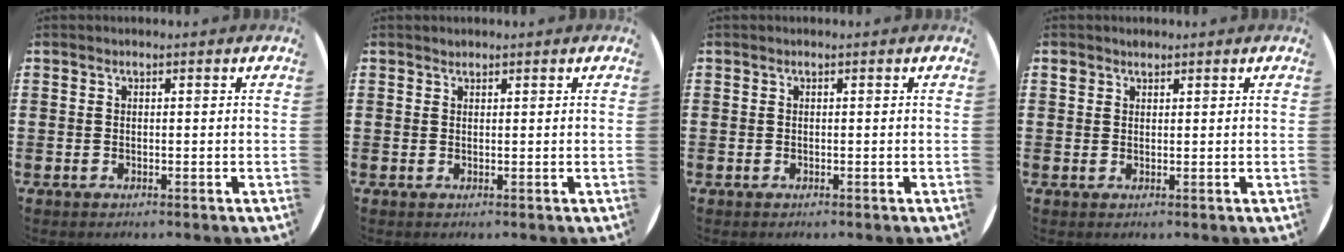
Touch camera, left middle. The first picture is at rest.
{"total": 0.5, "force": [0.5, 0.1, -0.1], "torque": [0.001, 0.003, 0.010]}
{"total": 0.0}
{"total": 1.0, "force": [0.9, 0.5, 0.0], "torque": [-0.001, 0.003, 0.017]}